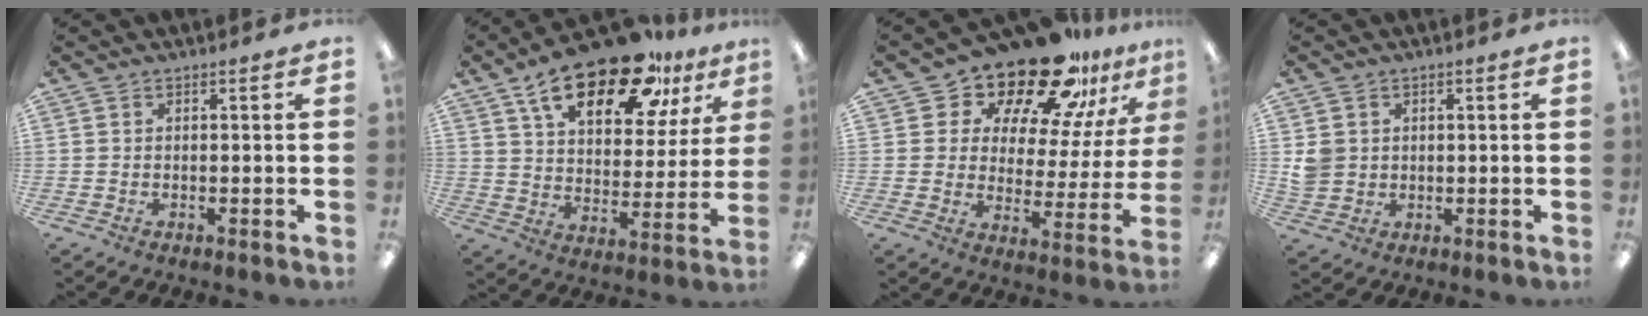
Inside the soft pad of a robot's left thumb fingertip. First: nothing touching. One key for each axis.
{"total": 23.1, "fx": 14.7, "fy": 10.2, "fz": 14.6, "tx": -0.228, "ty": -0.075, "tz": 0.245}
{"total": 20.3, "fx": 16.8, "fy": 7.6, "fz": 8.6, "tx": -0.148, "ty": -0.128, "tz": 0.288}
{"total": 4.2, "fx": 0.8, "fy": 3.9, "fz": 1.0, "tx": -0.018, "ty": 0.006, "tz": 0.016}